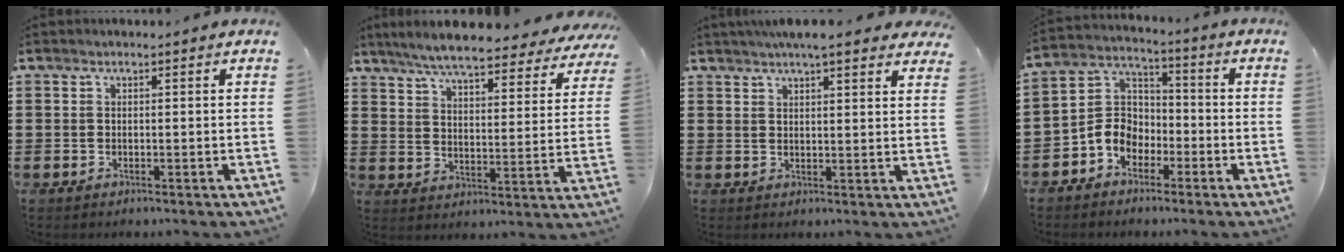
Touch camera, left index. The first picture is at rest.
{"total": 7.2, "force": [6.6, 0.2, 2.8], "torque": [-0.083, -0.039, 0.115]}
{"total": 5.0, "force": [4.3, 0.3, 2.4], "torque": [-0.050, -0.007, 0.076]}
{"total": 6.4, "force": [-3.7, 4.8, 2.1], "torque": [-0.067, 0.011, -0.080]}